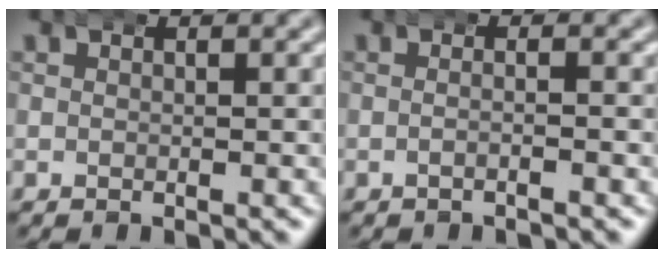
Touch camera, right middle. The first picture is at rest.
{"total": 1.2, "force": [-0.7, -0.1, 0.9], "torque": [-0.012, 0.003, -0.018]}